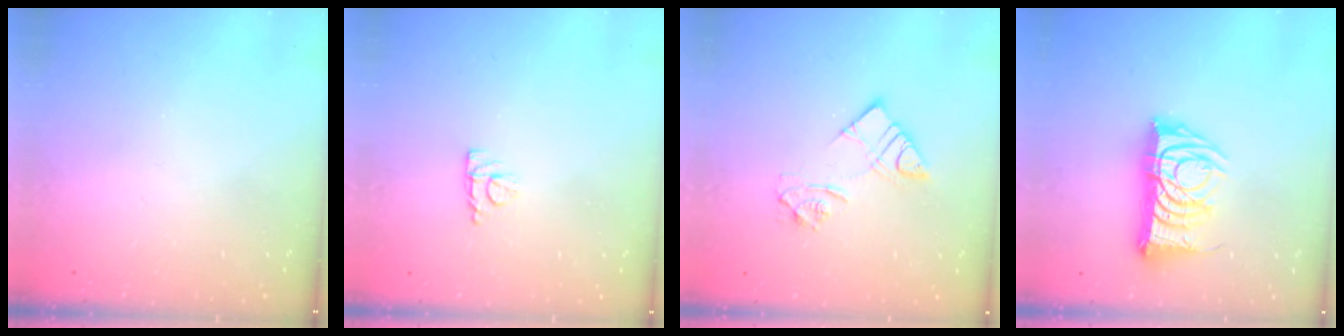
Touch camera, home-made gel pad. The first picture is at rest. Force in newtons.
{"total": 5.8, "press": 5.8, "slide": 0.4}
{"total": 10.3, "press": 10.2, "slide": 1.0}
{"total": 14.3, "press": 14.3, "slide": 0.6}